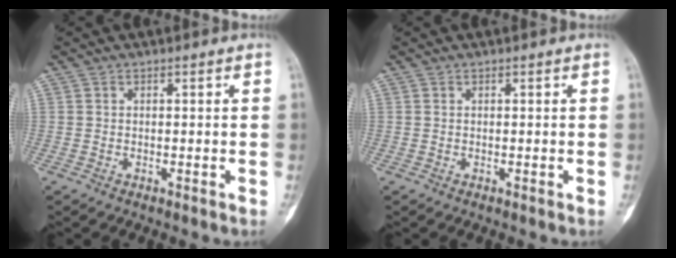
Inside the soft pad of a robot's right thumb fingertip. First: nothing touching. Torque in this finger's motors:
{"motor_torque": [0.38, 0.11, 0.03, -0.09, 0.08]}